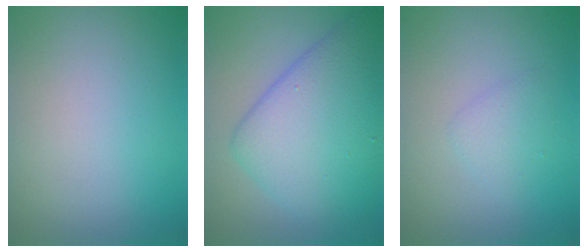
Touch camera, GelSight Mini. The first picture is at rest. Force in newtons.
{"total": 8.0, "press": 8.0, "slide": 0.2}
{"total": 1.4, "press": 1.4, "slide": 0.0}